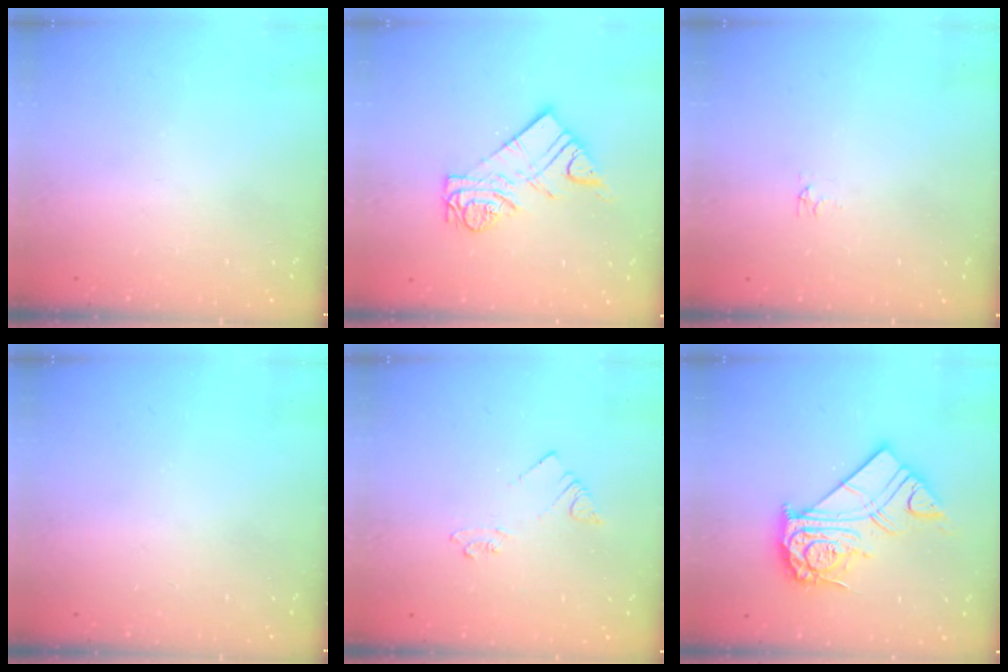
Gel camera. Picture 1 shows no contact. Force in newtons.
{"total": 11.0, "press": 11.0, "slide": 1.1}
{"total": 2.9, "press": 2.9, "slide": 0.5}
{"total": 0.0}
{"total": 3.6, "press": 3.6, "slide": 0.6}
{"total": 17.4, "press": 17.3, "slide": 1.7}